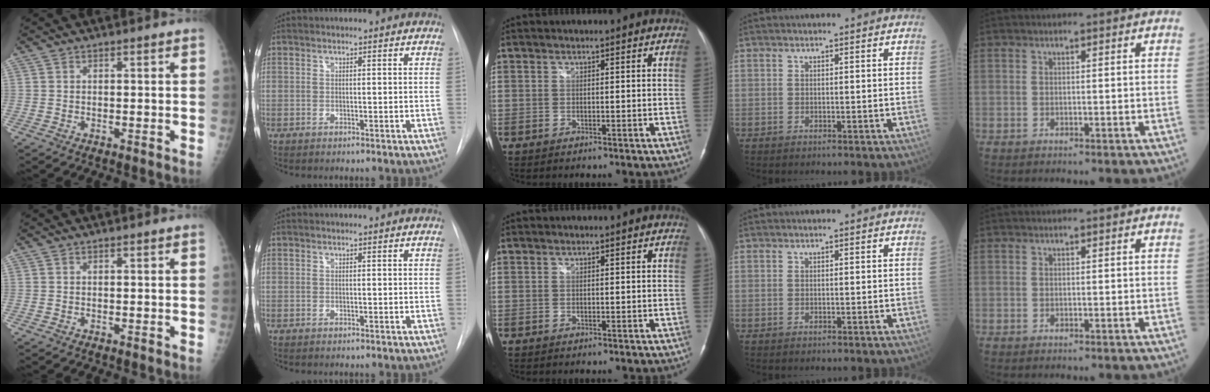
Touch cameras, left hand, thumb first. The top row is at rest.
{}